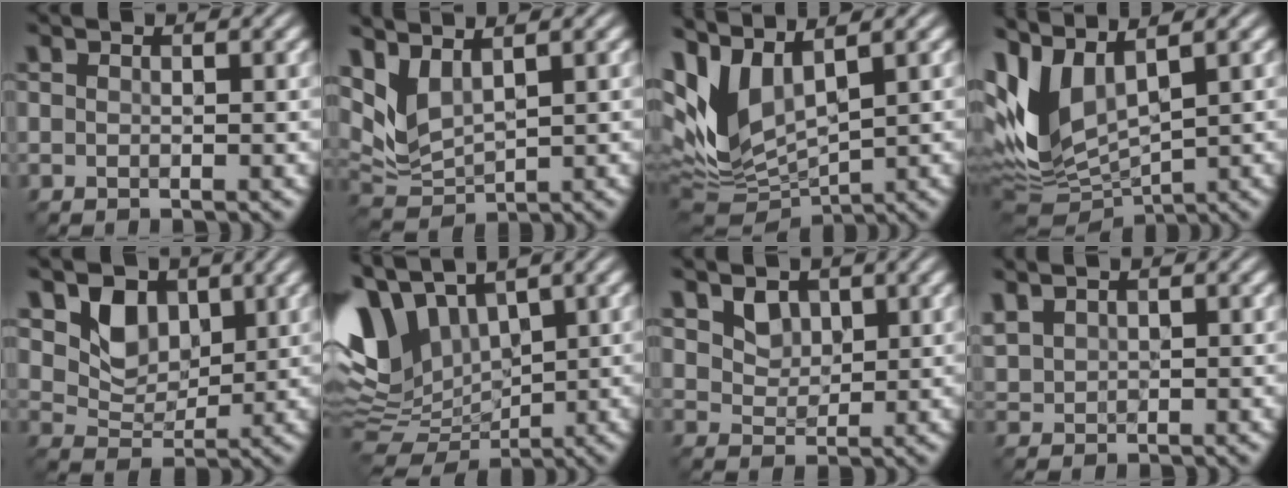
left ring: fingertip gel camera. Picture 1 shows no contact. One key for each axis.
{"total": 3.2, "fx": 1.9, "fy": 1.2, "fz": 2.2, "tx": -0.061, "ty": -0.006, "tz": 0.054}
{"total": 9.3, "fx": 3.0, "fy": 4.5, "fz": 7.5, "tx": -0.195, "ty": -0.003, "tz": 0.074}
{"total": 9.4, "fx": 2.0, "fy": 4.7, "fz": 7.9, "tx": -0.200, "ty": -0.002, "tz": 0.053}
{"total": 3.8, "fx": 1.6, "fy": 2.9, "fz": 1.9, "tx": -0.044, "ty": -0.009, "tz": 0.030}
{"total": 9.4, "fx": 2.9, "fy": 5.8, "fz": 6.8, "tx": -0.165, "ty": 0.009, "tz": 0.058}
{"total": 2.1, "fx": 1.1, "fy": 1.6, "fz": 0.8, "tx": -0.023, "ty": -0.013, "tz": 0.032}
{"total": 1.6, "fx": 1.3, "fy": 0.8, "fz": 0.6, "tx": -0.022, "ty": 0.012, "tz": 0.040}